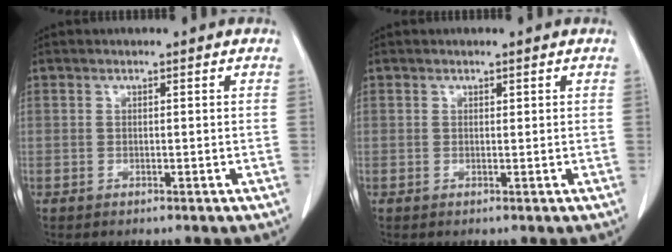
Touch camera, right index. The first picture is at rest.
{"total": 0.0}